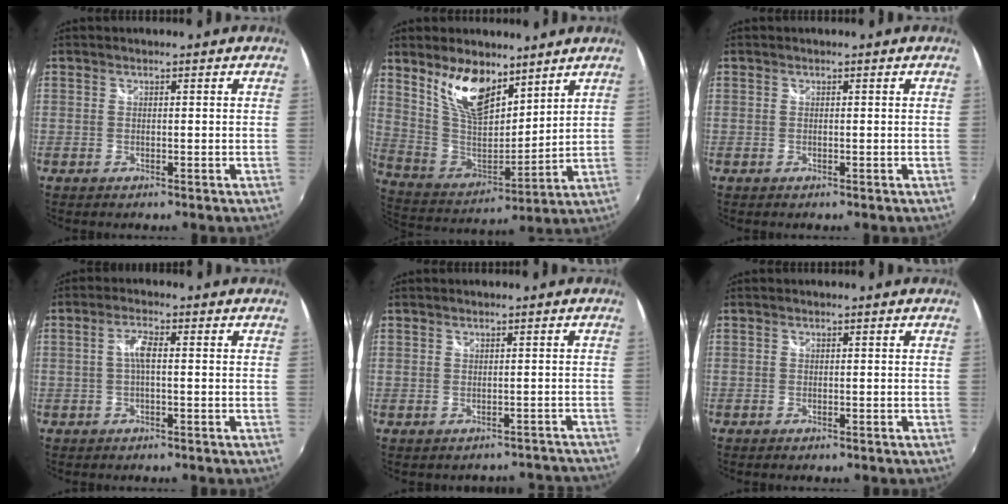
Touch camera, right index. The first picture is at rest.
{"total": 14.6, "force": [9.5, 6.7, 8.9], "torque": [-0.169, -0.004, 0.189]}
{"total": 0.0}
{"total": 2.9, "force": [-0.1, 0.6, 2.8], "torque": [-0.056, 0.007, -0.002]}
{"total": 5.0, "force": [-4.2, 2.9, -0.2], "torque": [0.027, 0.034, -0.038]}
{"total": 0.6, "force": [-0.4, 0.3, 0.2], "torque": [-0.004, -0.004, -0.009]}